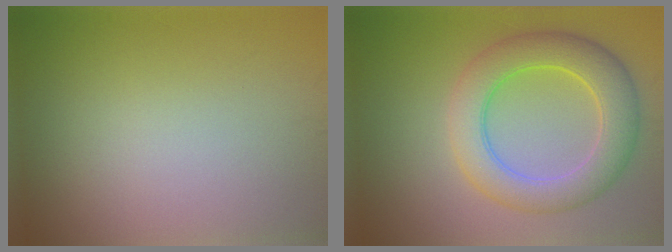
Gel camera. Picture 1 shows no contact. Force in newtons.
{"total": 6.6, "press": 6.6, "slide": 0.1}